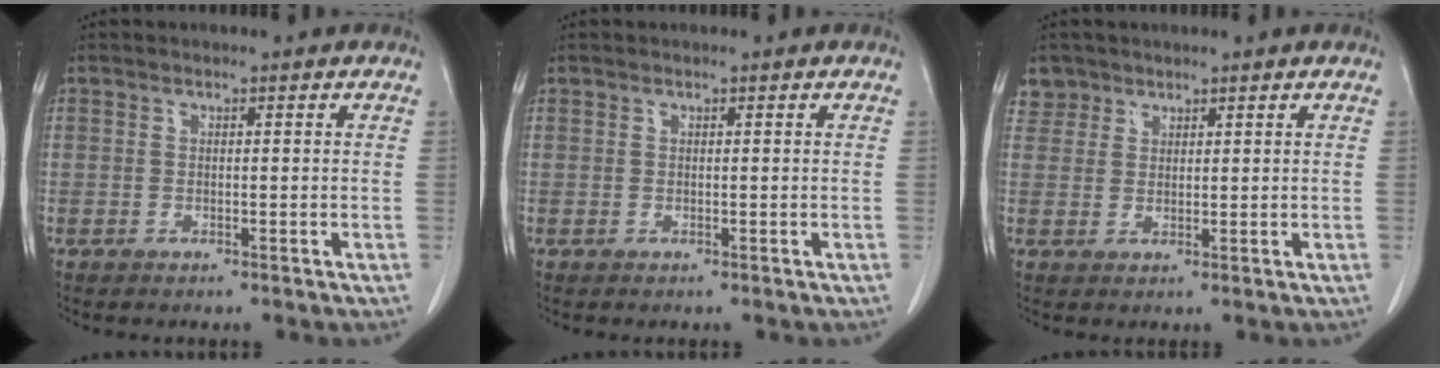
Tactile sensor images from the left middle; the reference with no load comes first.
{"total": 0.0}
{"total": 3.0, "force": [2.2, 2.0, -0.4], "torque": [0.018, 0.005, 0.039]}